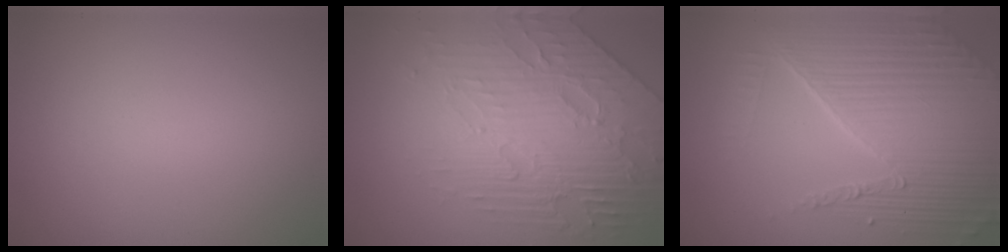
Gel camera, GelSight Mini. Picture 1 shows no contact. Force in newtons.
{"total": 6.6, "press": 5.2, "slide": 4.0}
{"total": 7.2, "press": 5.2, "slide": 5.1}